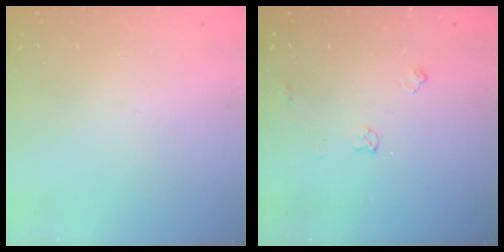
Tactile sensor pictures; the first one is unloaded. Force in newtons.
{"total": 6.4, "press": 6.3, "slide": 0.8}